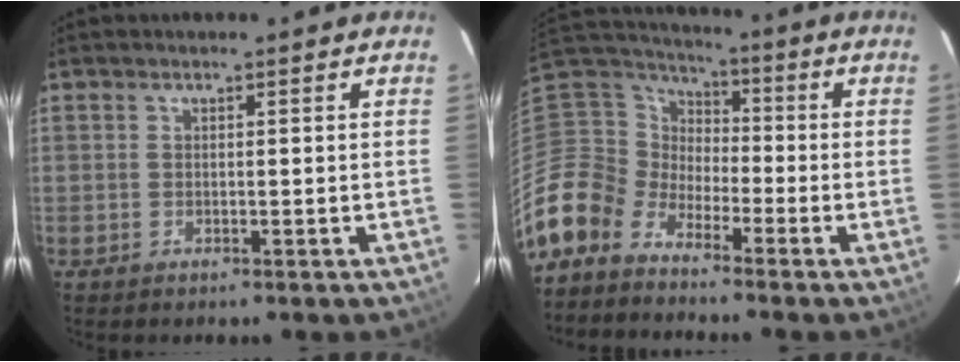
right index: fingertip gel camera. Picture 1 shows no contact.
{"total": 10.8, "force": [-8.1, 6.7, 2.3], "torque": [-0.068, 0.026, -0.184]}